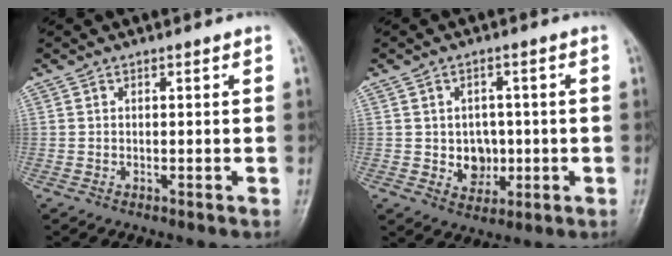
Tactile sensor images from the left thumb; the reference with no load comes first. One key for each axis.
{"total": 5.7, "fx": -0.4, "fy": 4.8, "fz": 3.1, "tx": -0.014, "ty": 0.003, "tz": 0.002}